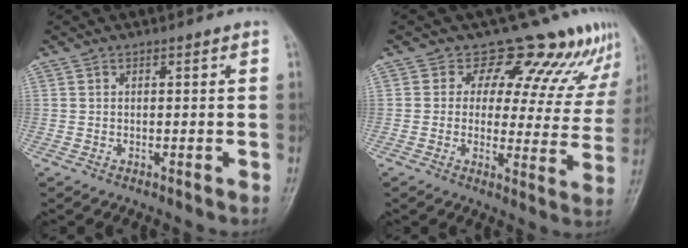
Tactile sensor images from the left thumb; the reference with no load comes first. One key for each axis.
{"total": 13.6, "fx": 11.1, "fy": 6.5, "fz": 4.2, "tx": 0.003, "ty": -0.070, "tz": 0.117}